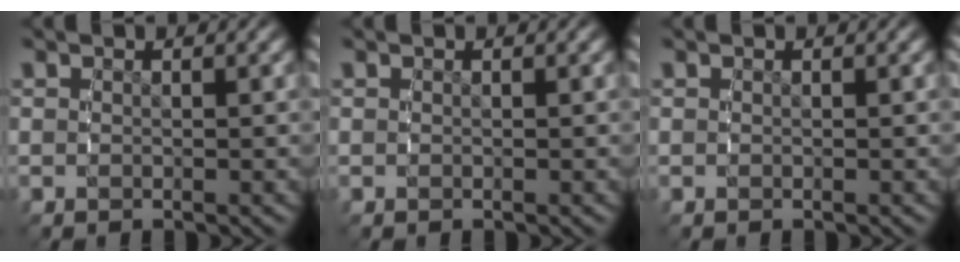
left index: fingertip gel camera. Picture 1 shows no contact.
{"total": 0.0}
{"total": 0.0}